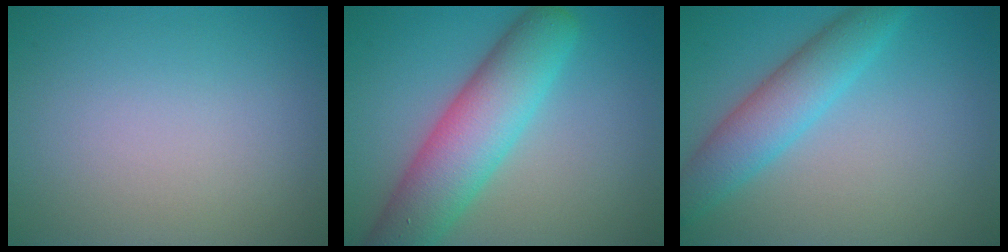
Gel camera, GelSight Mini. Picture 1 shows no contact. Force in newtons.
{"total": 8.1, "press": 8.1, "slide": 0.2}
{"total": 4.8, "press": 4.7, "slide": 0.3}